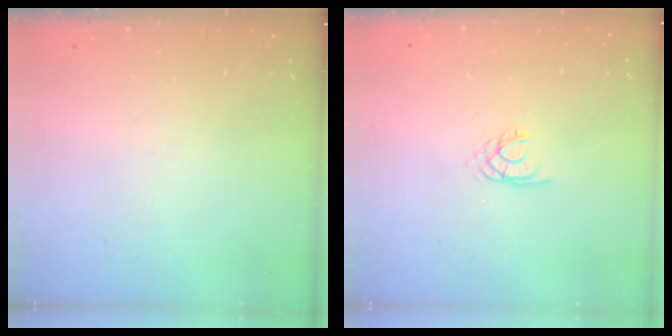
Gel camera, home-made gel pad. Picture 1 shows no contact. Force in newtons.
{"total": 2.0, "press": 1.9, "slide": 0.4}